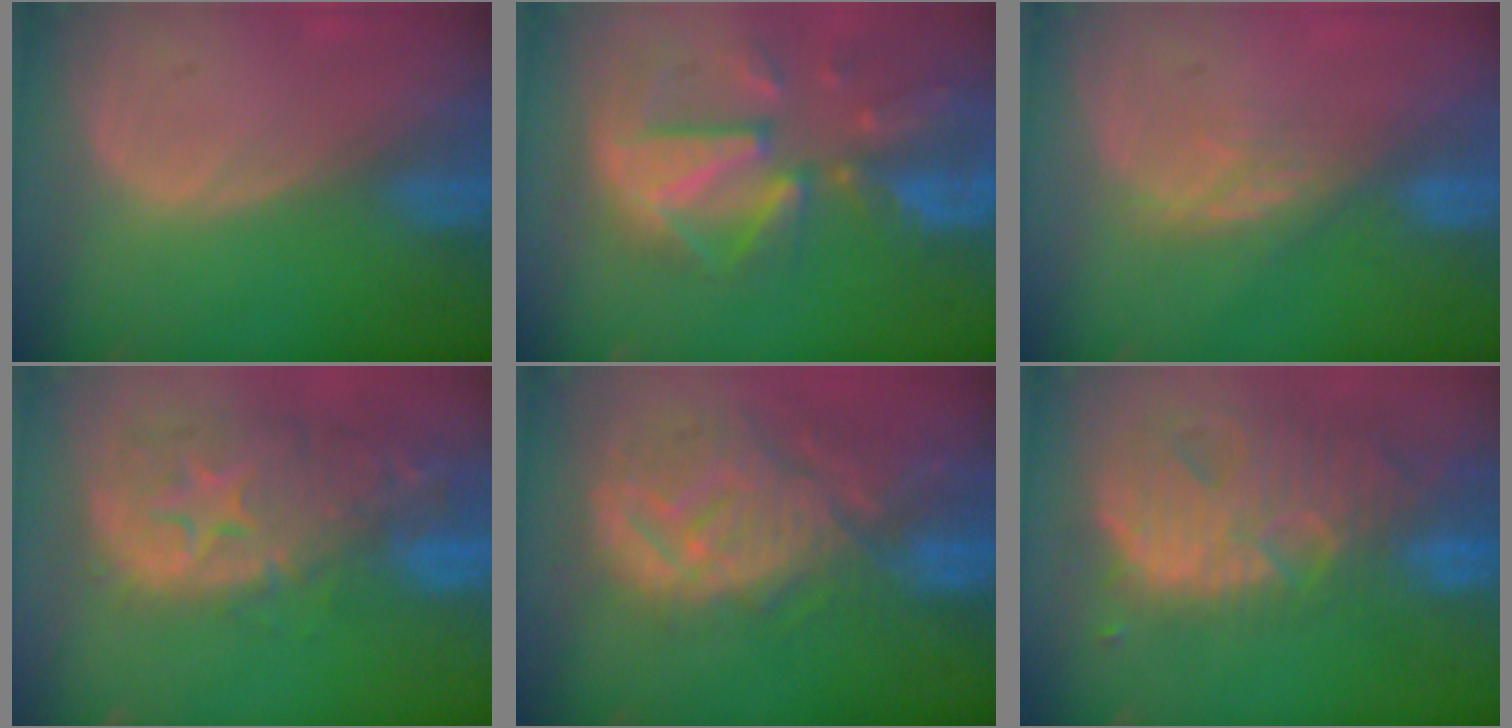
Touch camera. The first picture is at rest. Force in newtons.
{"total": 12.1, "press": 10.5, "slide": 6.2}
{"total": 3.7, "press": 3.4, "slide": 1.5}
{"total": 14.0, "press": 11.3, "slide": 8.3}
{"total": 12.7, "press": 11.2, "slide": 5.9}
{"total": 13.9, "press": 11.7, "slide": 7.5}